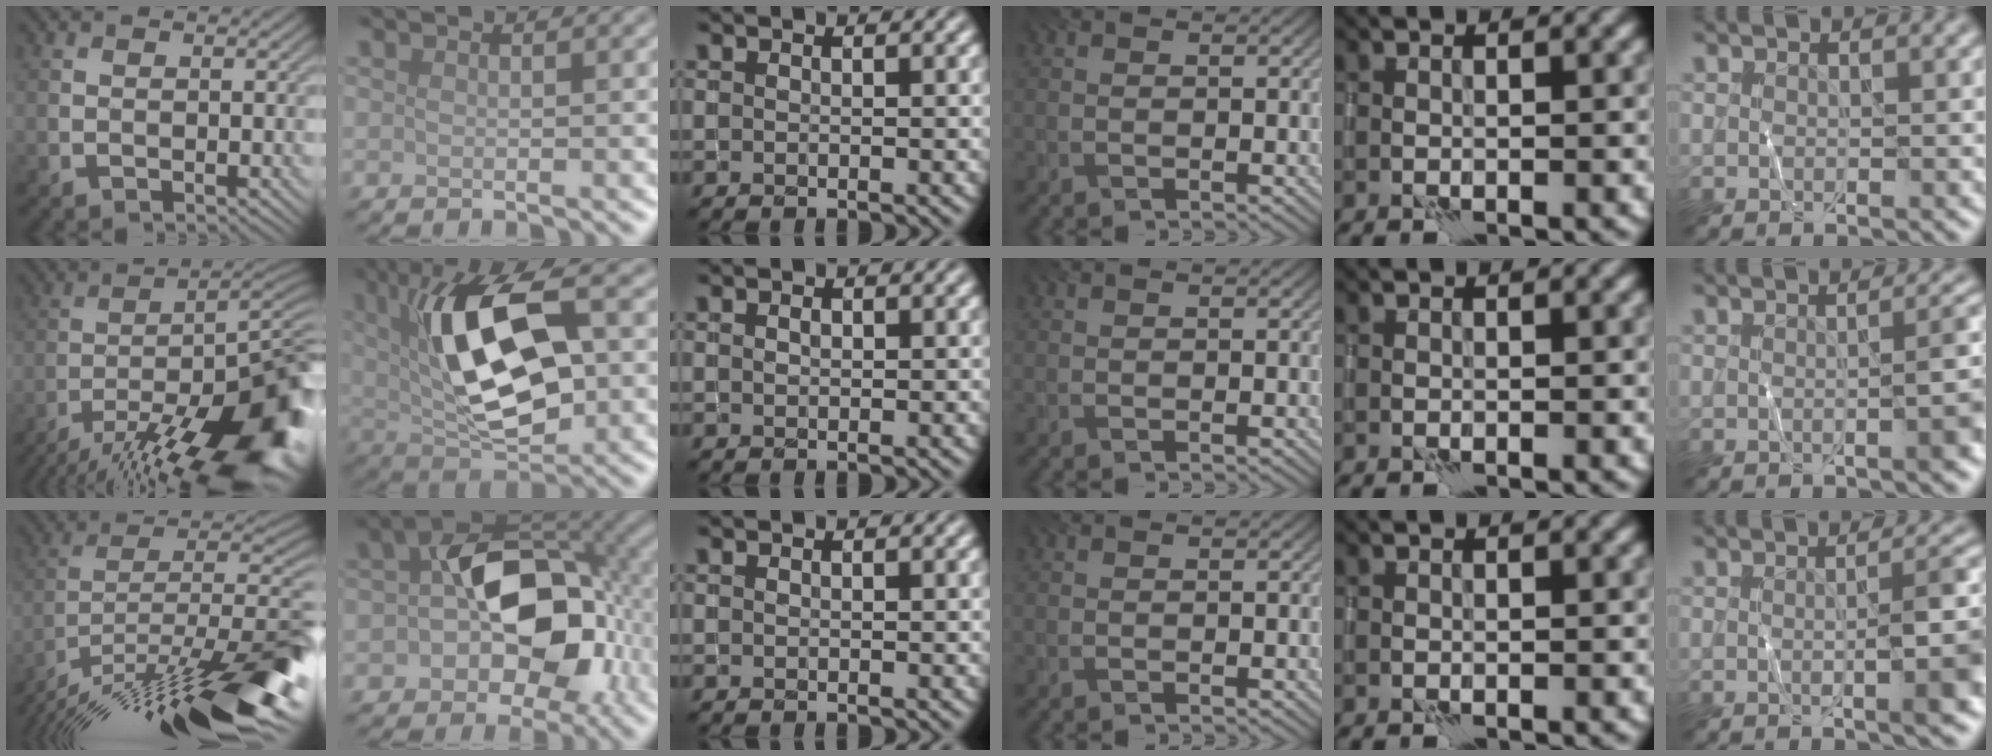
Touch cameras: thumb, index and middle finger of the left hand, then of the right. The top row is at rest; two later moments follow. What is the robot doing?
{"motion": "wrap", "object": "thread"}